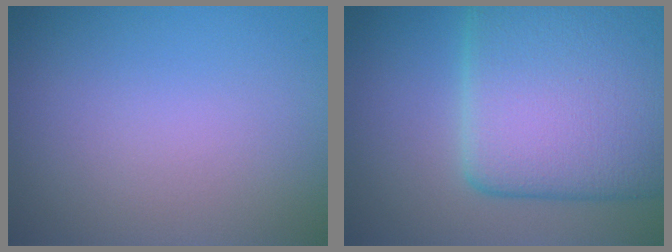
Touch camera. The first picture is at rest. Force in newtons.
{"total": 12.9, "press": 12.9, "slide": 0.7}